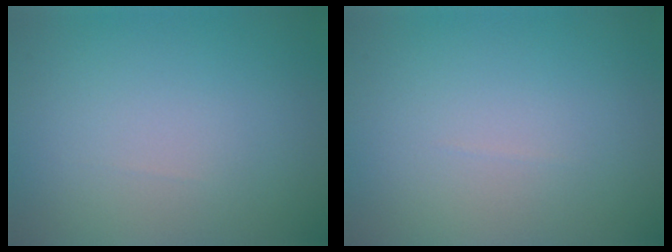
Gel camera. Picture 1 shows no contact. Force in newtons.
{"total": 0.0}